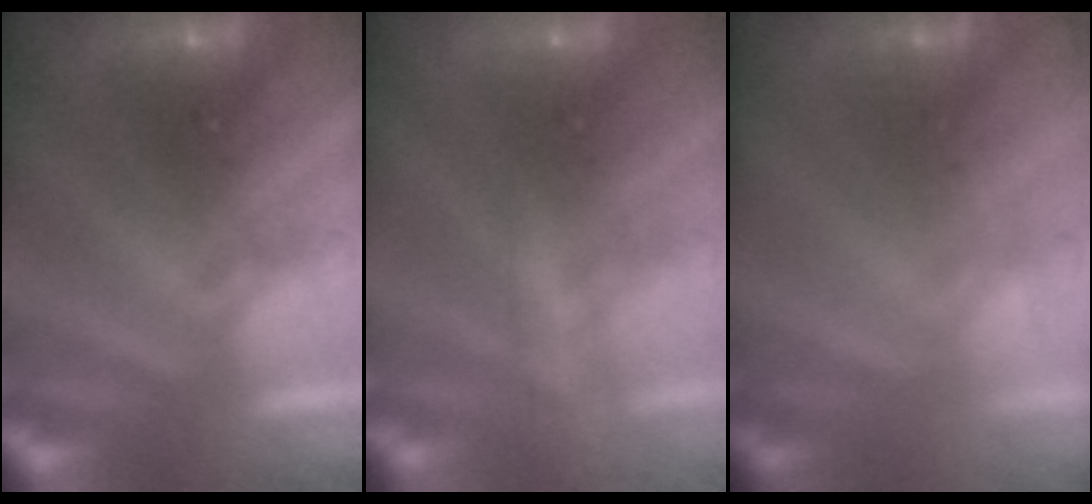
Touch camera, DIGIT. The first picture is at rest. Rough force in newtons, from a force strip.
{"total": 2.9}
{"total": 1.5}